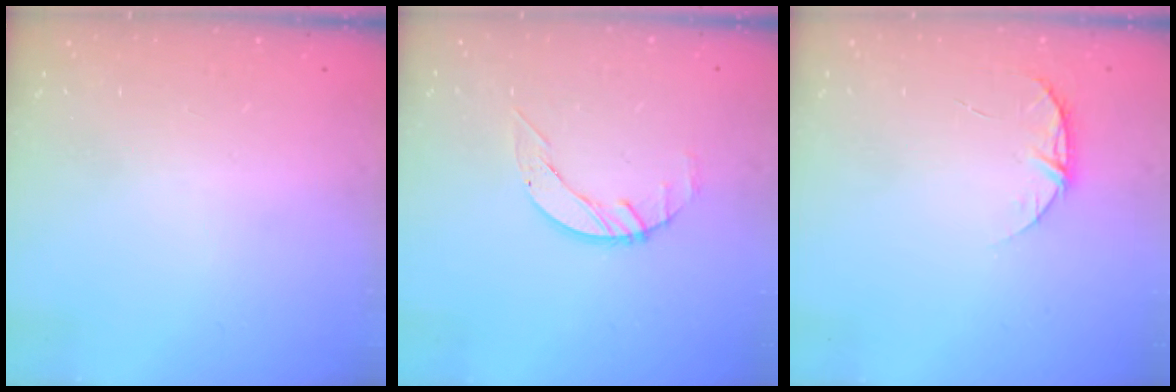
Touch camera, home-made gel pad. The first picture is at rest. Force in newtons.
{"total": 3.3, "press": 3.3, "slide": 0.4}
{"total": 6.1, "press": 6.1, "slide": 0.7}